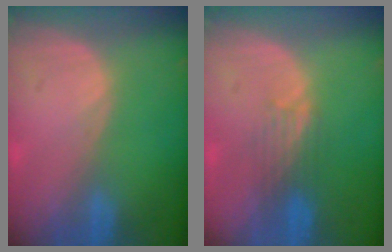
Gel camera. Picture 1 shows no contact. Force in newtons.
{"total": 3.7, "press": 3.2, "slide": 1.8}